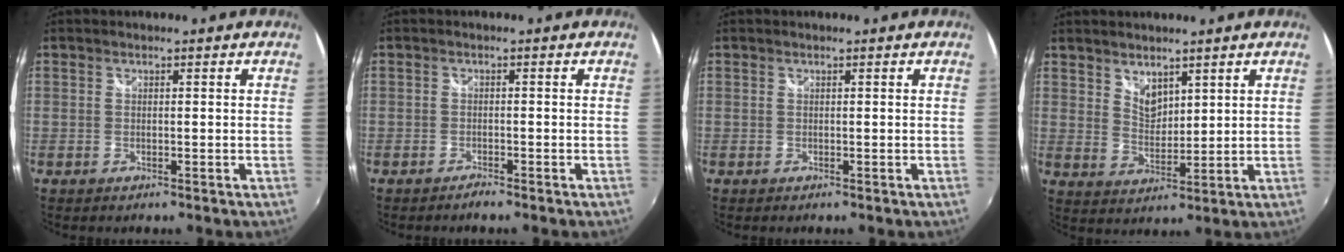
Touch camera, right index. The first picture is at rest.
{"total": 1.2, "force": [-1.2, 0.0, 0.2], "torque": [-0.006, -0.006, -0.023]}
{"total": 0.0}
{"total": 4.8, "force": [3.7, 2.4, 1.8], "torque": [-0.019, -0.002, 0.069]}